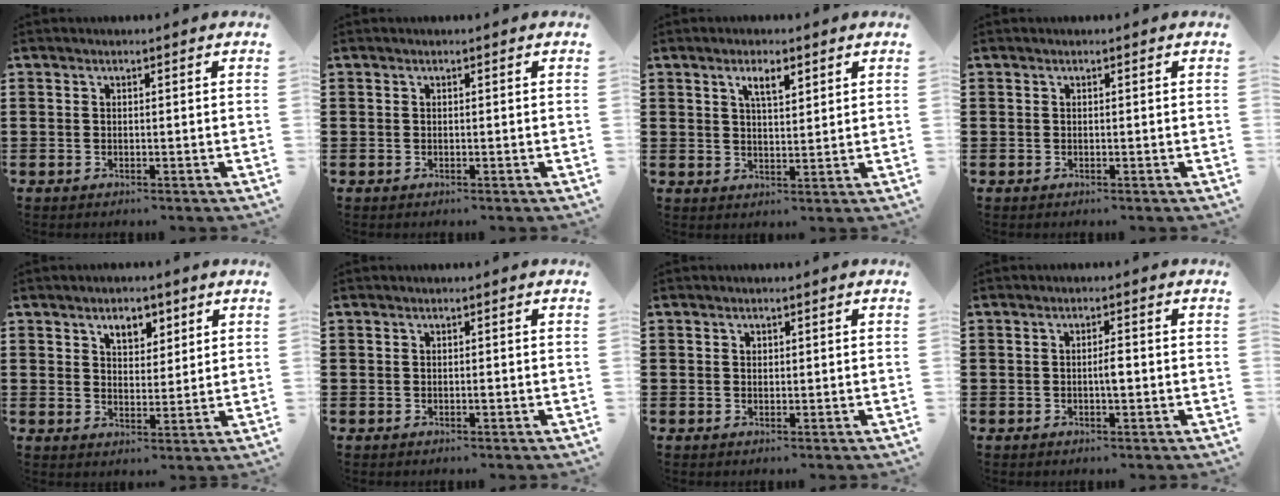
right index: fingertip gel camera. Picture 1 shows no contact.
{"total": 0.0}
{"total": 3.5, "force": [2.0, 1.0, 2.7], "torque": [-0.049, 0.002, 0.033]}
{"total": 0.0}
{"total": 4.4, "force": [2.7, 2.6, 2.2], "torque": [-0.039, 0.005, 0.045]}
{"total": 0.5, "force": [-0.2, 0.1, 0.5], "torque": [-0.010, -0.003, -0.003]}
{"total": 0.6, "force": [0.2, 0.5, 0.2], "torque": [-0.006, 0.003, 0.005]}
{"total": 2.1, "force": [-0.3, 0.5, 2.0], "torque": [-0.039, 0.002, -0.006]}